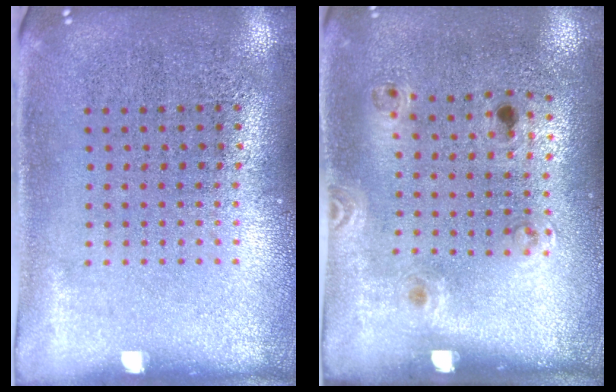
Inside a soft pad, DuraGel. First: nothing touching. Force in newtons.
{"total": 1.3, "press": 0.7, "slide": 1.1}